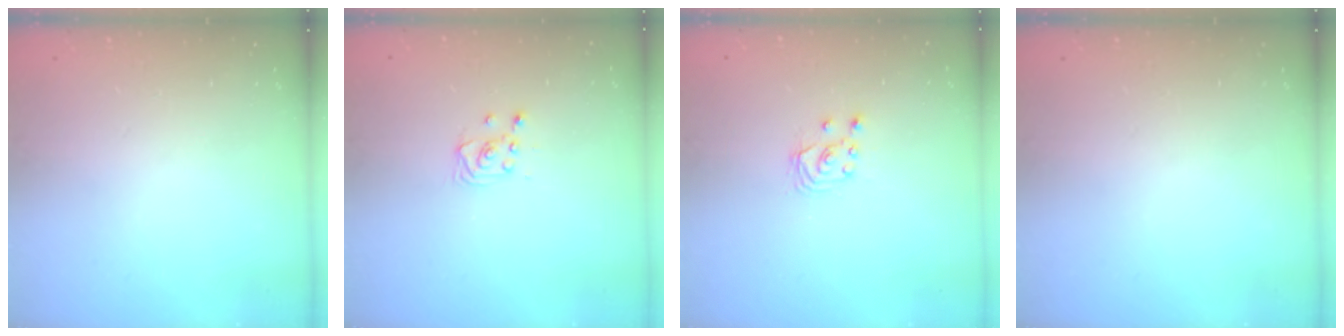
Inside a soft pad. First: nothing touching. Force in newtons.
{"total": 2.9, "press": 2.9, "slide": 0.4}
{"total": 3.9, "press": 3.9, "slide": 0.4}
{"total": 0.0}